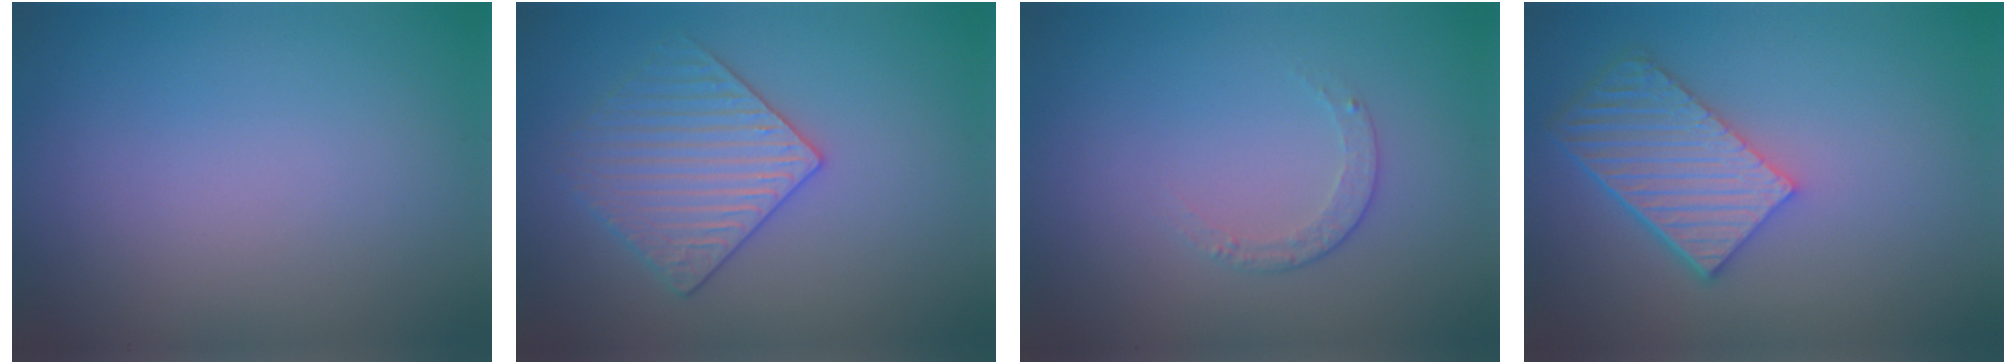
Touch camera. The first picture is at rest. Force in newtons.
{"total": 3.5, "press": 3.5, "slide": 0.7}
{"total": 1.2, "press": 0.9, "slide": 0.9}
{"total": 5.5, "press": 4.2, "slide": 3.7}